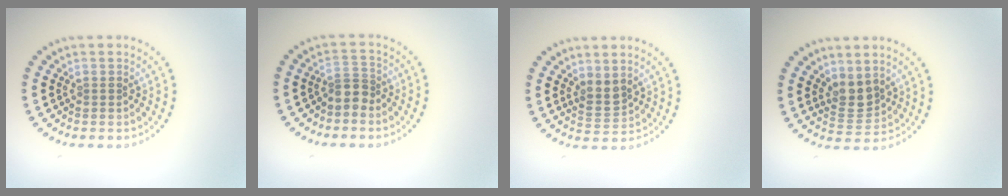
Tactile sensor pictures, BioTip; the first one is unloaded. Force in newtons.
{"total": 1.9, "press": 1.4, "slide": 1.3}
{"total": 1.9, "press": 1.6, "slide": 1.0}
{"total": 2.7, "press": 2.2, "slide": 1.6}